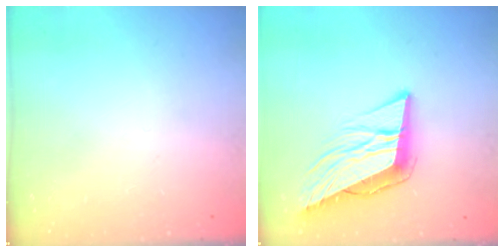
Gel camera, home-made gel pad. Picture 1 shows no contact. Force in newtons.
{"total": 12.7, "press": 12.2, "slide": 3.4}